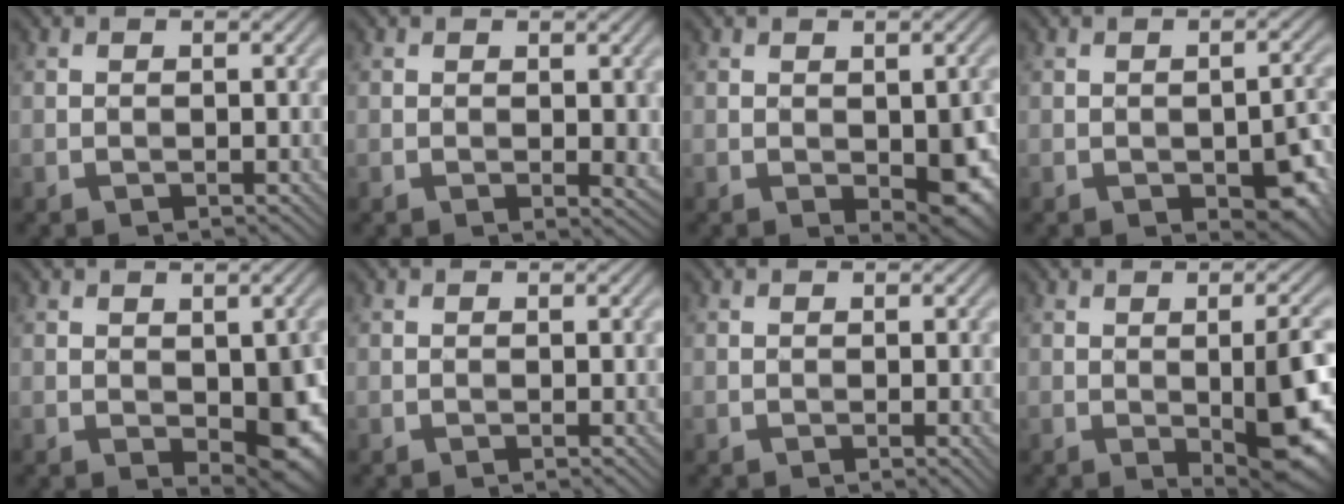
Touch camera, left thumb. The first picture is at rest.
{"total": 1.9, "force": [0.3, 0.9, 1.7], "torque": [-0.022, -0.006, 0.008]}
{"total": 6.3, "force": [-1.5, 3.4, 5.1], "torque": [-0.068, -0.023, -0.007]}
{"total": 6.0, "force": [-2.2, 2.9, 4.7], "torque": [-0.059, -0.007, -0.026]}
{"total": 7.0, "force": [-1.2, 3.9, 5.7], "torque": [-0.080, -0.025, -0.003]}
{"total": 0.7, "force": [-0.2, 0.1, 0.6], "torque": [-0.010, -0.002, -0.004]}
{"total": 1.4, "force": [-0.3, 0.2, 1.3], "torque": [-0.022, -0.003, -0.005]}
{"total": 8.7, "force": [-1.3, 2.5, 8.2], "torque": [-0.117, -0.008, -0.017]}